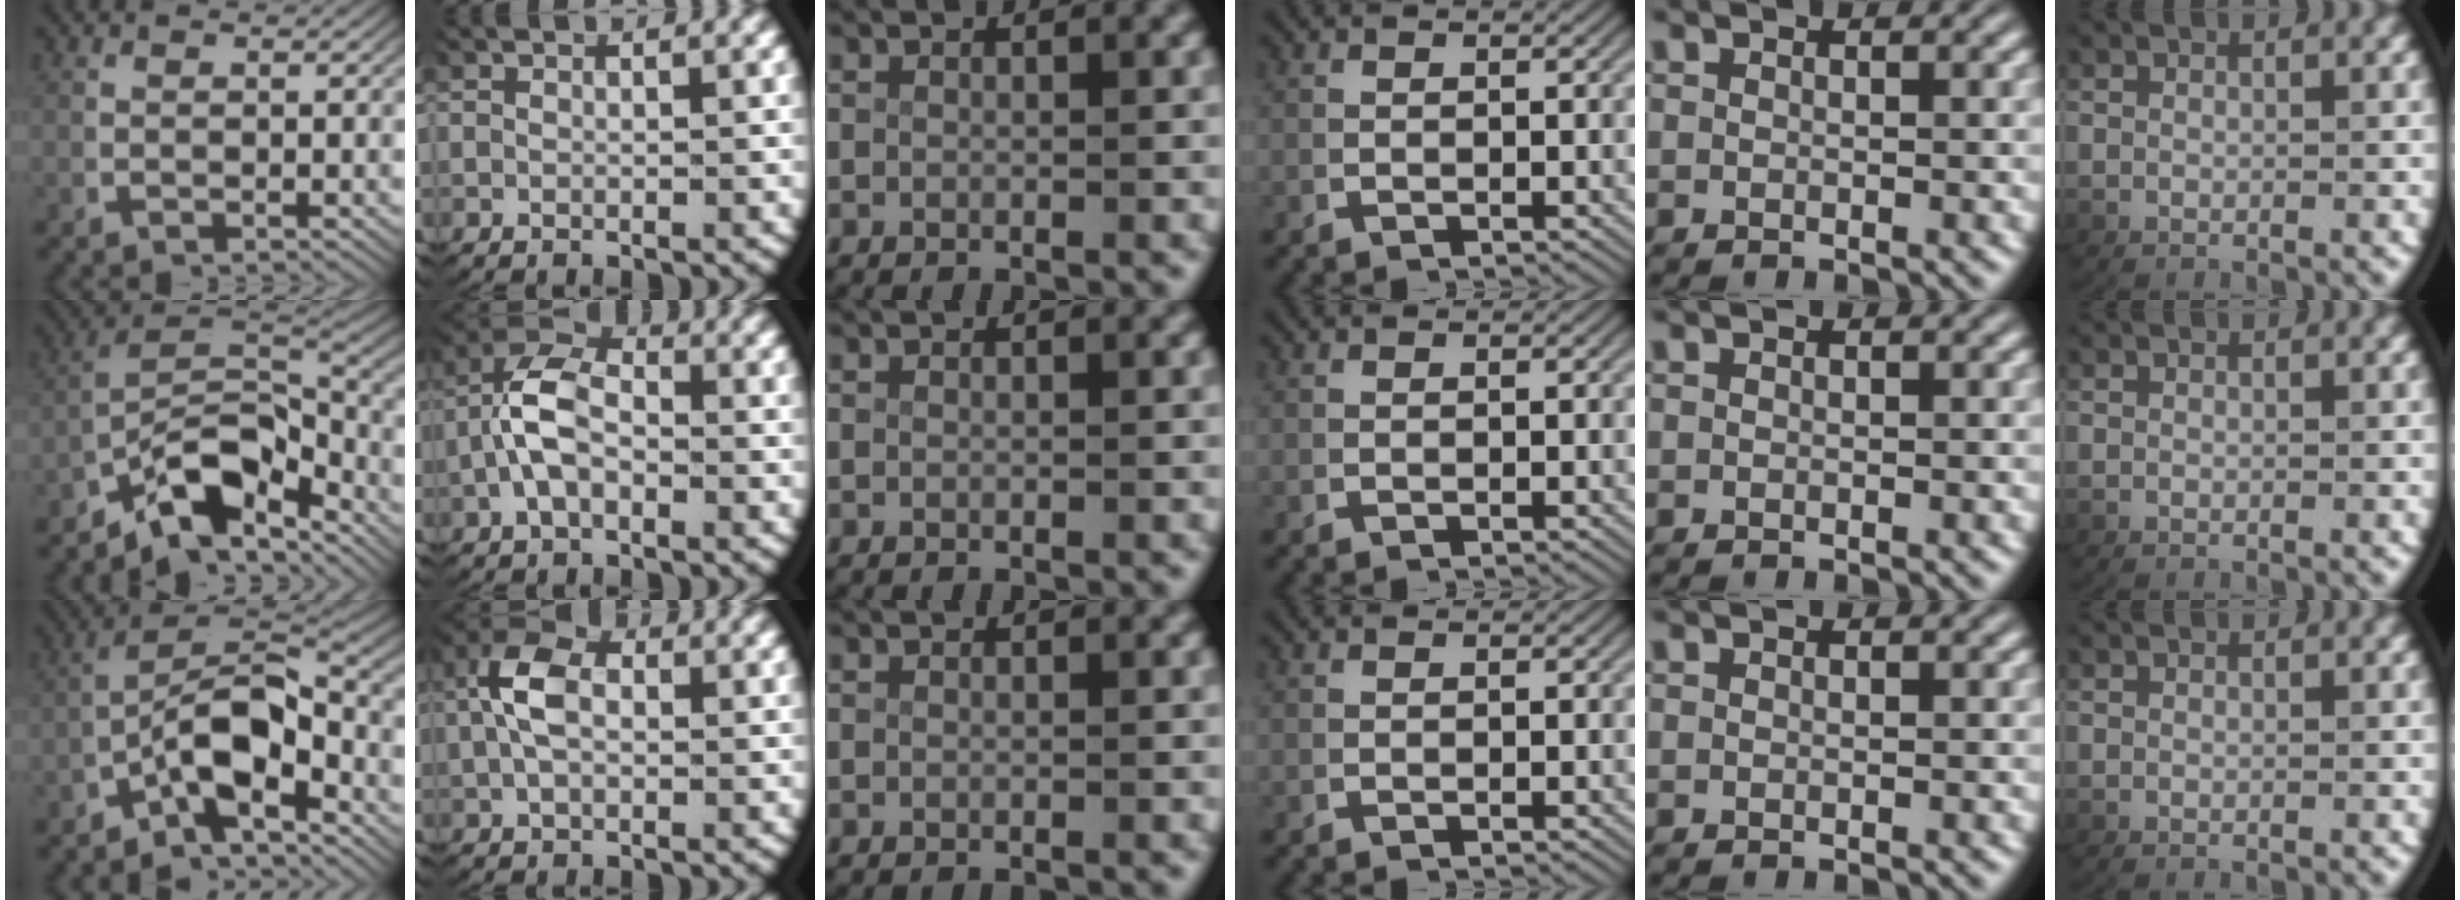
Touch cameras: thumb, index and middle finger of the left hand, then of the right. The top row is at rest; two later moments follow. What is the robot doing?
{"motion": "lift_and_place", "object": "key"}